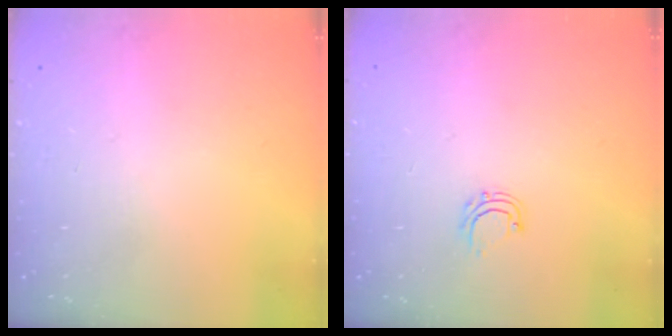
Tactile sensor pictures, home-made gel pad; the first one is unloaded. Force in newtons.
{"total": 4.9, "press": 4.8, "slide": 0.4}